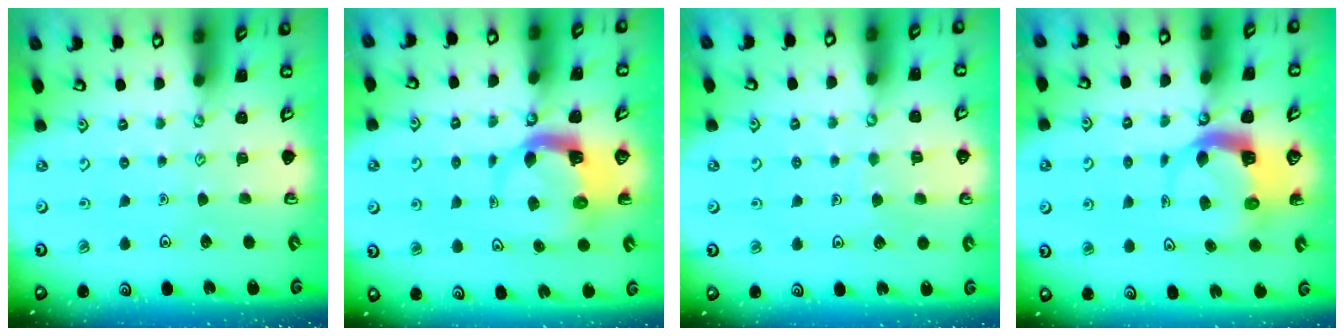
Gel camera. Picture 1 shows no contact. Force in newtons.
{"total": 4.4, "press": 4.3, "slide": 0.8}
{"total": 3.5, "press": 3.5, "slide": 0.1}
{"total": 5.2, "press": 5.1, "slide": 0.6}